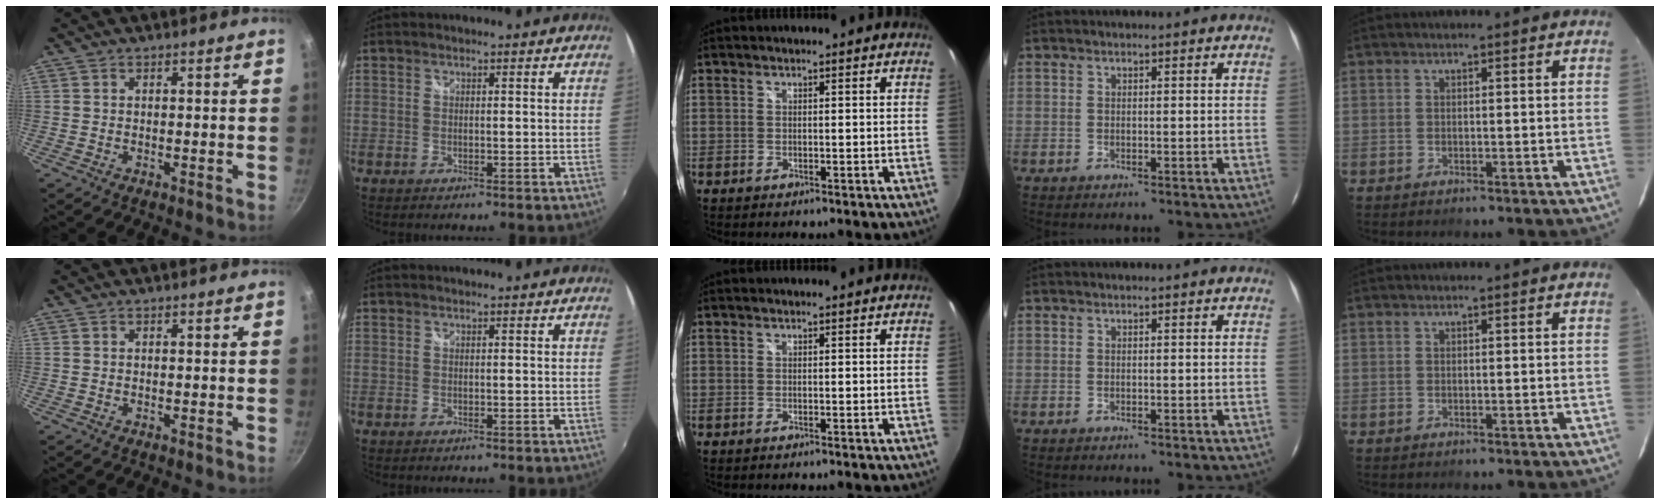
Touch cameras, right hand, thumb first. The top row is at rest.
{}